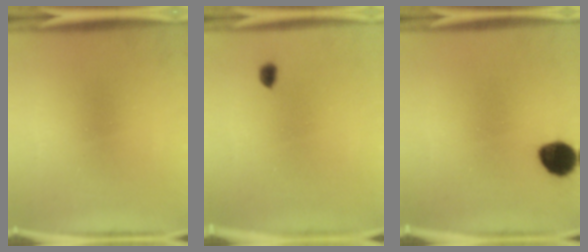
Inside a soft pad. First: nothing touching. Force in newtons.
{"total": 2.1}
{"total": 8.6}